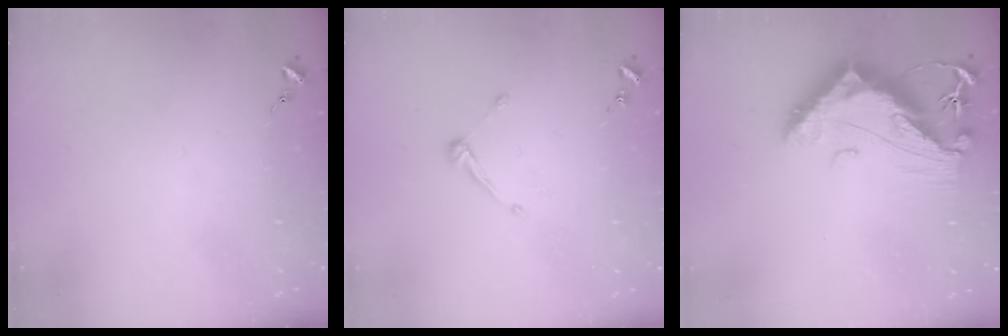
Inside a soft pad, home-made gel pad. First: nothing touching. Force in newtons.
{"total": 6.6, "press": 6.6, "slide": 0.5}
{"total": 13.5, "press": 13.4, "slide": 1.3}